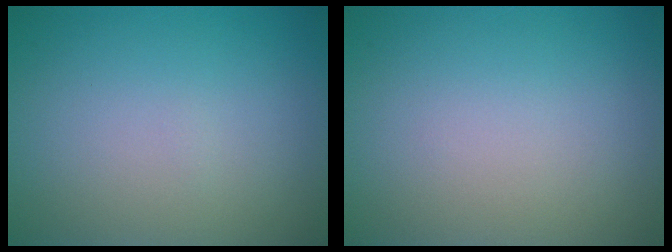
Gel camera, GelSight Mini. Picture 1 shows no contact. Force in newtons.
{"total": 0.0}